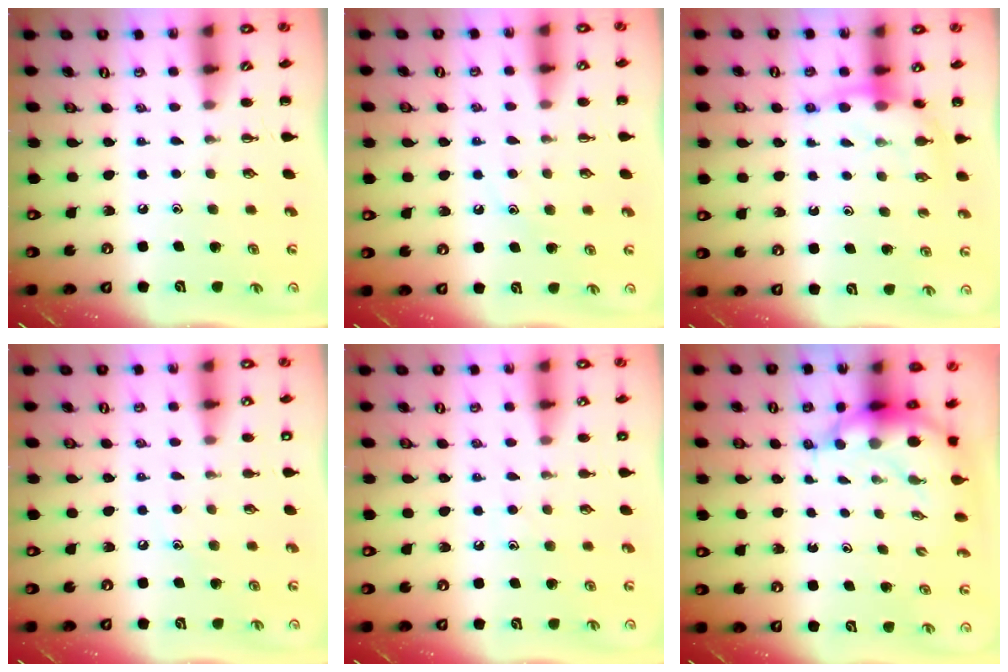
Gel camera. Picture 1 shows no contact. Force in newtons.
{"total": 8.6, "press": 8.5, "slide": 1.3}
{"total": 8.0, "press": 7.8, "slide": 1.7}
{"total": 7.2, "press": 7.0, "slide": 1.7}
{"total": 6.5, "press": 6.4, "slide": 1.1}
{"total": 7.0, "press": 6.9, "slide": 1.3}